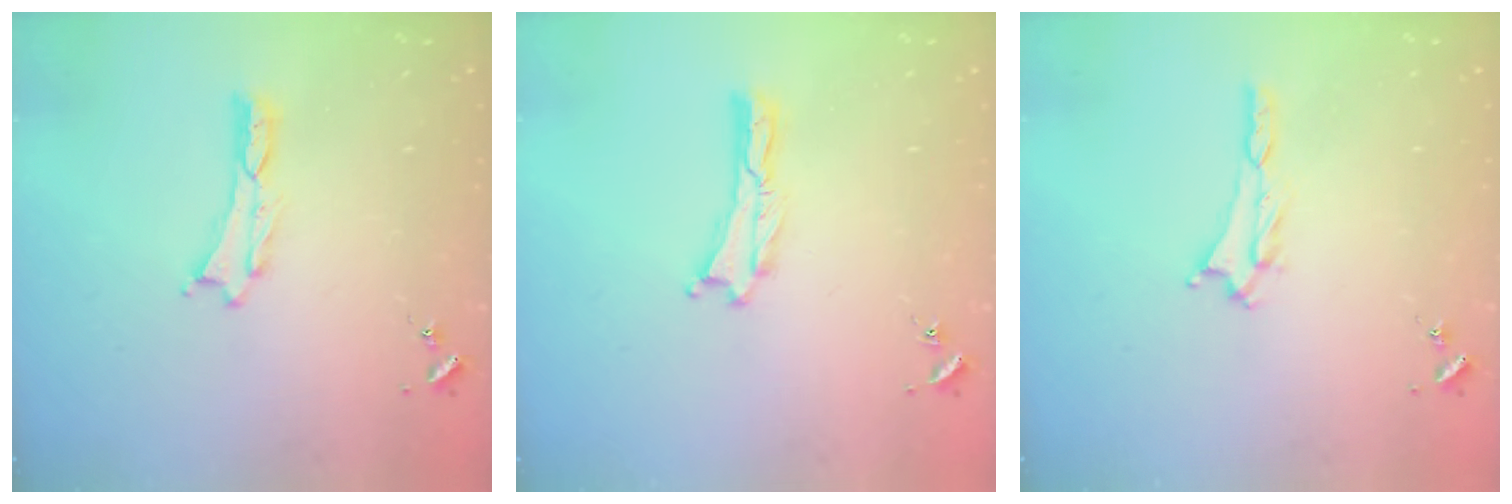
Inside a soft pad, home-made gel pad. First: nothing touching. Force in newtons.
{"total": 0.0}
{"total": 1.3, "press": 1.3, "slide": 0.2}